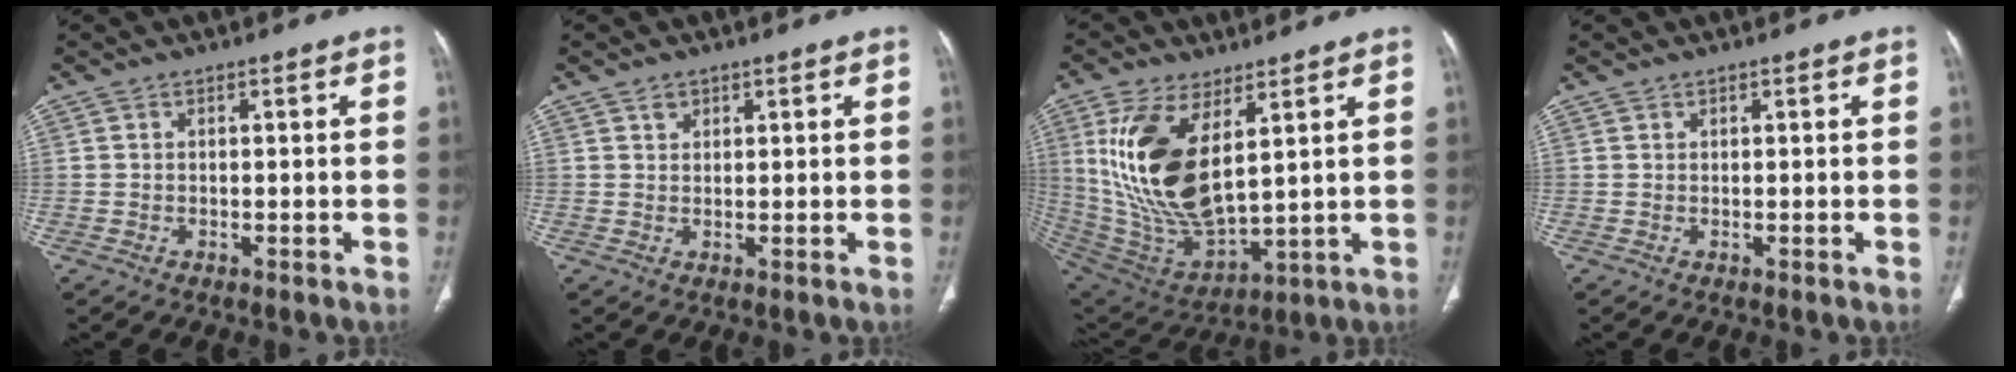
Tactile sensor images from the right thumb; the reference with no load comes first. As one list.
[{"total": 1.4, "force": [0.8, 1.1, 0.3], "torque": [0.007, -0.003, 0.012]}, {"total": 19.5, "force": [5.9, 8.9, 16.2], "torque": [-0.318, -0.028, 0.132]}, {"total": 0.0}]